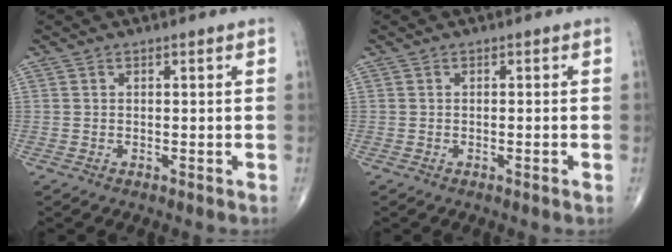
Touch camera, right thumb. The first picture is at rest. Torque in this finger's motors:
{"motor_torque": [-0.22, 0.07, -0.15, 0.14, 0.04]}